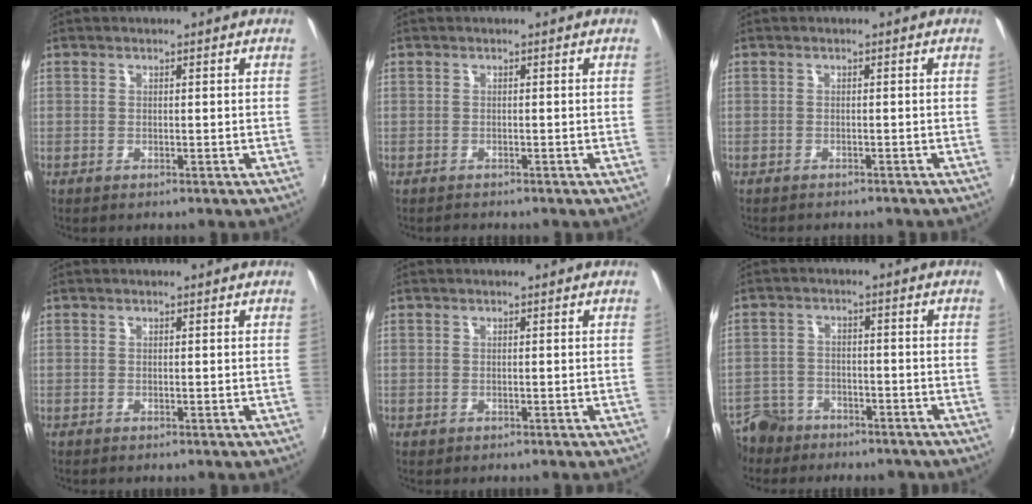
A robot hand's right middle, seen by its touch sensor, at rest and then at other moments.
{"total": 1.0, "force": [-0.9, 0.5, -0.2], "torque": [0.000, 0.000, -0.016]}
{"total": 2.3, "force": [-2.2, 0.6, 0.6], "torque": [-0.016, -0.012, -0.032]}
{"total": 0.0}
{"total": 0.0}
{"total": 10.0, "force": [-7.2, 6.4, 2.6], "torque": [-0.084, 0.011, -0.117]}